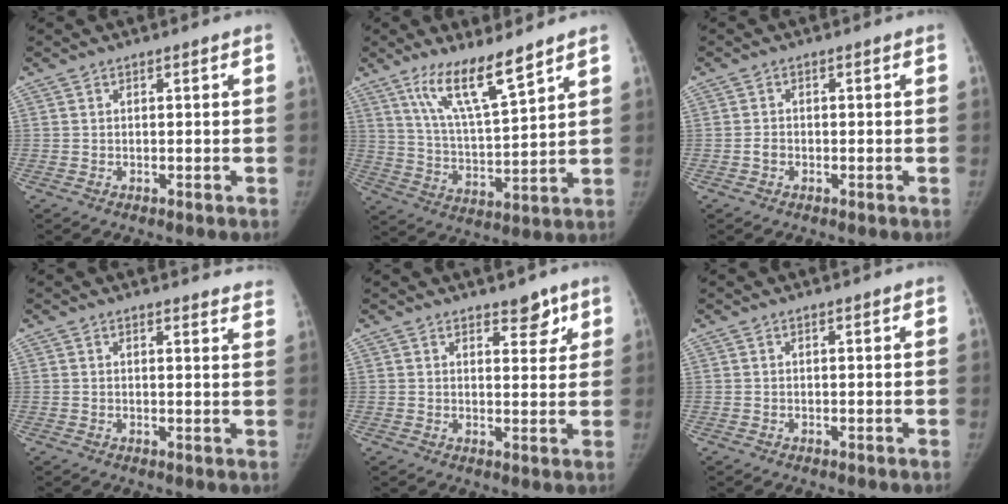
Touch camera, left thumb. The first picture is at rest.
{"total": 12.2, "force": [8.5, 2.1, 8.5], "torque": [-0.146, -0.056, 0.167]}
{"total": 1.6, "force": [-0.6, 1.3, 0.7], "torque": [-0.009, 0.008, -0.011]}
{"total": 7.4, "force": [7.2, 1.4, 0.5], "torque": [0.035, -0.039, 0.048]}
{"total": 4.1, "force": [2.8, 2.0, 2.3], "torque": [-0.003, -0.017, 0.038]}
{"total": 0.0}